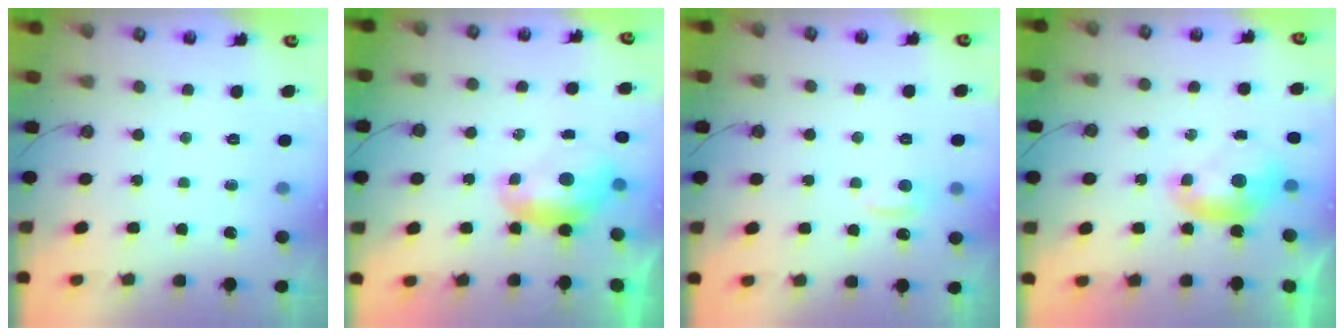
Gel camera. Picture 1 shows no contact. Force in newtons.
{"total": 0.5, "press": 0.5, "slide": 0.2}
{"total": 1.0, "press": 0.7, "slide": 0.7}
{"total": 0.0}